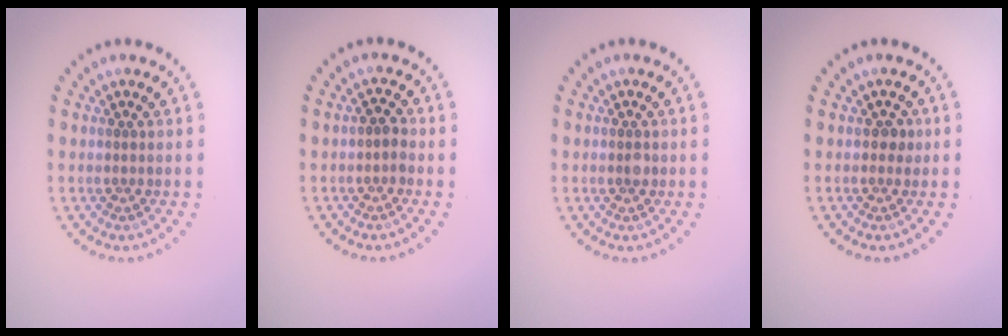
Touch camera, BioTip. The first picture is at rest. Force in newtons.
{"total": 1.1, "press": 1.0, "slide": 0.4}
{"total": 0.9, "press": 0.9, "slide": 0.0}
{"total": 1.1, "press": 1.0, "slide": 0.3}